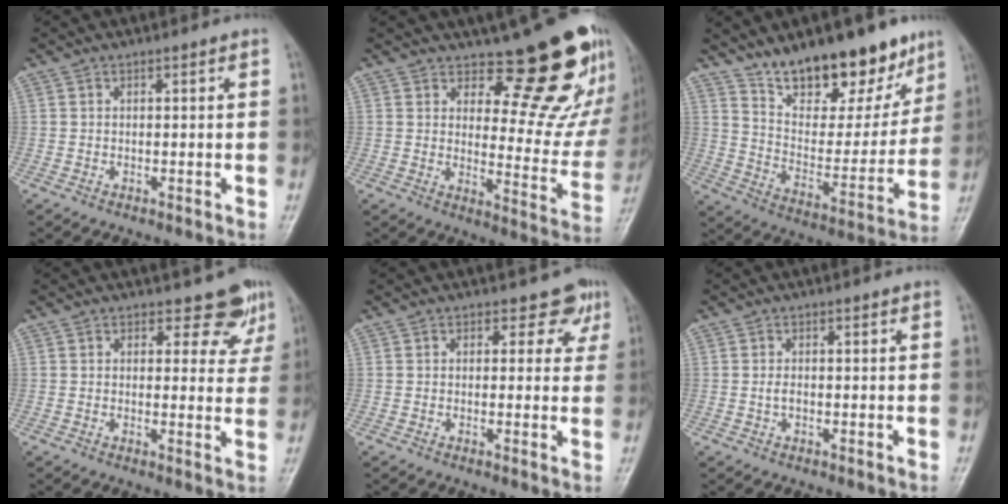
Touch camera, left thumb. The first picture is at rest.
{"total": 16.1, "force": [12.9, 5.8, 7.7], "torque": [-0.039, -0.120, 0.163]}
{"total": 20.9, "force": [15.0, 9.2, 11.2], "torque": [-0.118, -0.086, 0.244]}
{"total": 5.6, "force": [4.5, 3.1, 1.0], "torque": [0.022, -0.033, 0.042]}
{"total": 4.1, "force": [2.7, 3.0, 0.9], "torque": [0.024, -0.014, 0.018]}
{"total": 1.2, "force": [-0.1, 0.7, 1.0], "torque": [-0.018, 0.000, -0.002]}